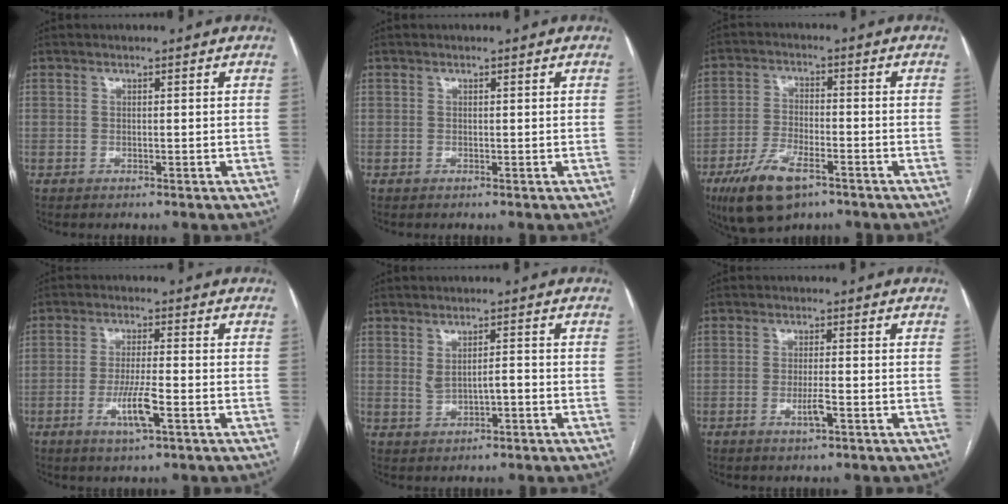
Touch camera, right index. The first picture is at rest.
{"total": 0.0}
{"total": 9.9, "force": [-5.9, 3.7, 7.0], "torque": [-0.142, -0.012, -0.102]}
{"total": 5.9, "force": [-2.3, 0.3, 5.5], "torque": [-0.105, -0.009, -0.042]}
{"total": 2.9, "force": [-0.2, 1.1, 2.7], "torque": [-0.051, 0.004, 0.005]}
{"total": 2.8, "force": [-1.2, 0.3, 2.6], "torque": [-0.050, -0.003, -0.021]}